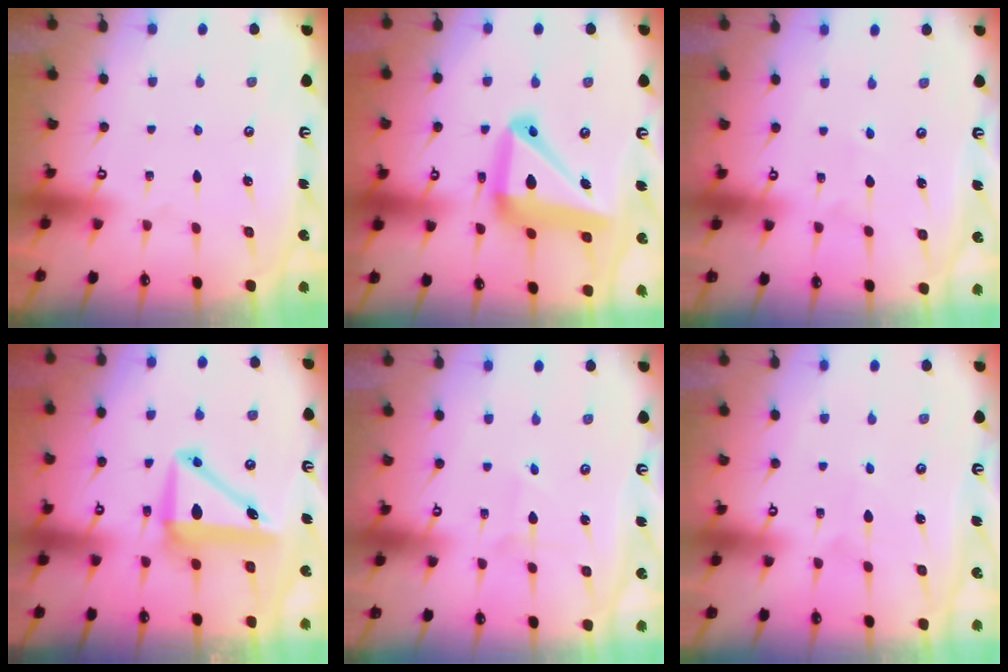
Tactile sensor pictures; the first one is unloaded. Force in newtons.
{"total": 19.0, "press": 18.9, "slide": 2.0}
{"total": 2.3, "press": 2.2, "slide": 0.7}
{"total": 9.8, "press": 9.6, "slide": 2.2}
{"total": 1.4, "press": 1.4, "slide": 0.1}
{"total": 2.6, "press": 2.6, "slide": 0.2}